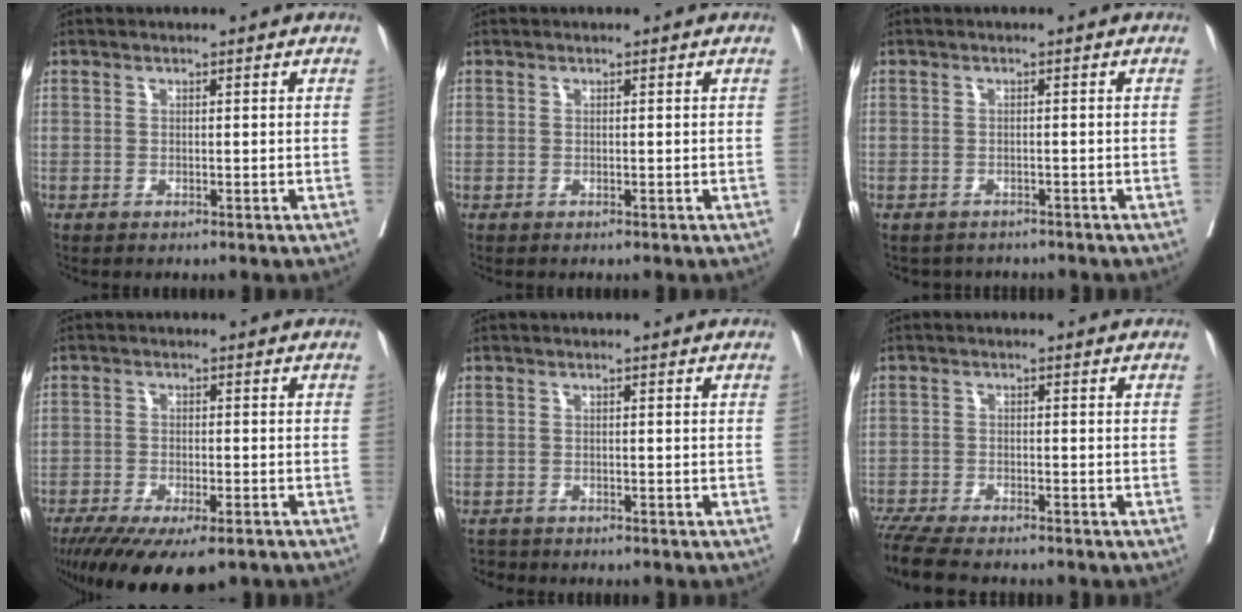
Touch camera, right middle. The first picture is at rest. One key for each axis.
{"total": 0.0}
{"total": 3.7, "fx": -3.4, "fy": 1.6, "fz": 0.1, "tx": -0.001, "ty": 0.003, "tz": -0.043}
{"total": 13.1, "fx": -9.5, "fy": 4.2, "fz": 8.0, "tx": -0.138, "ty": -0.021, "tz": -0.146}
{"total": 1.6, "fx": -1.5, "fy": 0.5, "fz": -0.3, "tx": 0.001, "ty": -0.004, "tz": -0.027}
{"total": 10.1, "fx": -8.8, "fy": 1.7, "fz": 4.6, "tx": -0.077, "ty": -0.017, "tz": -0.141}